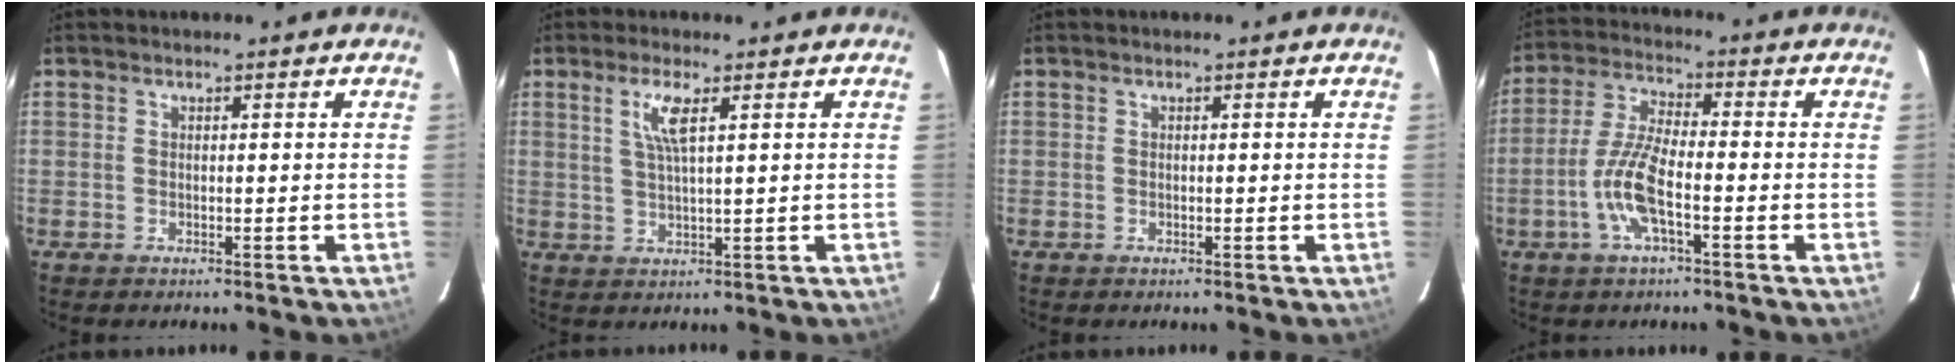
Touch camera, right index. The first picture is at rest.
{"total": 4.3, "force": [1.8, 0.3, 3.9], "torque": [-0.079, -0.001, 0.036]}
{"total": 0.0}
{"total": 9.0, "force": [-3.3, 2.1, 8.1], "torque": [-0.176, 0.002, -0.069]}